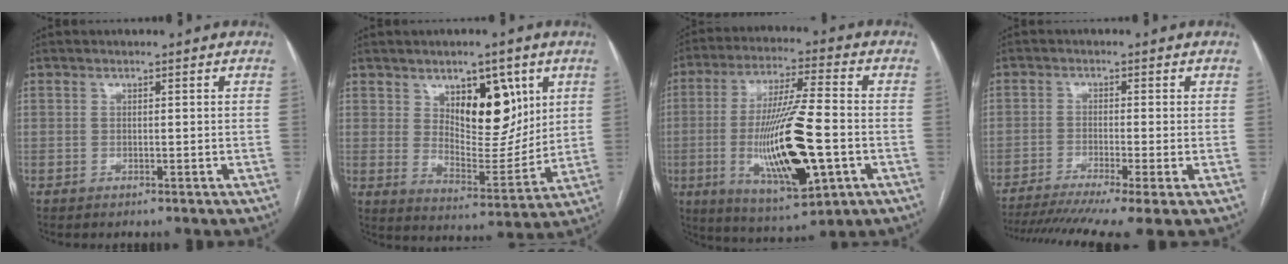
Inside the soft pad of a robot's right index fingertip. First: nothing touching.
{"total": 11.7, "force": [5.0, 5.3, 9.1], "torque": [-0.133, -0.003, 0.092]}
{"total": 18.0, "force": [-3.8, 3.0, 17.3], "torque": [-0.335, -0.015, -0.055]}
{"total": 12.2, "force": [-8.9, 0.0, 8.3], "torque": [-0.134, -0.021, -0.142]}